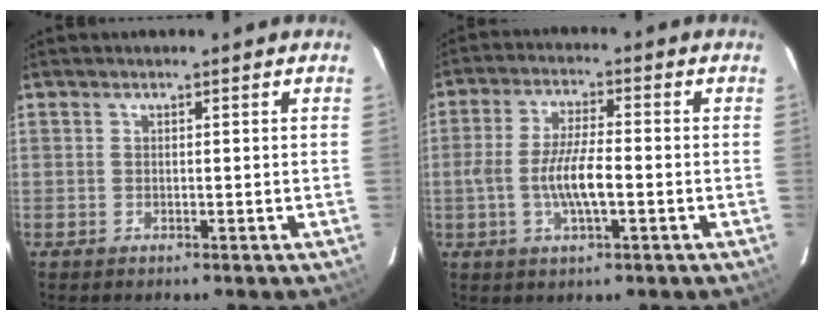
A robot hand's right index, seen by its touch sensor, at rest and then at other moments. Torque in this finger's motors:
{"motor_torque": [0.57, -0.28, 0.61, 0.18]}